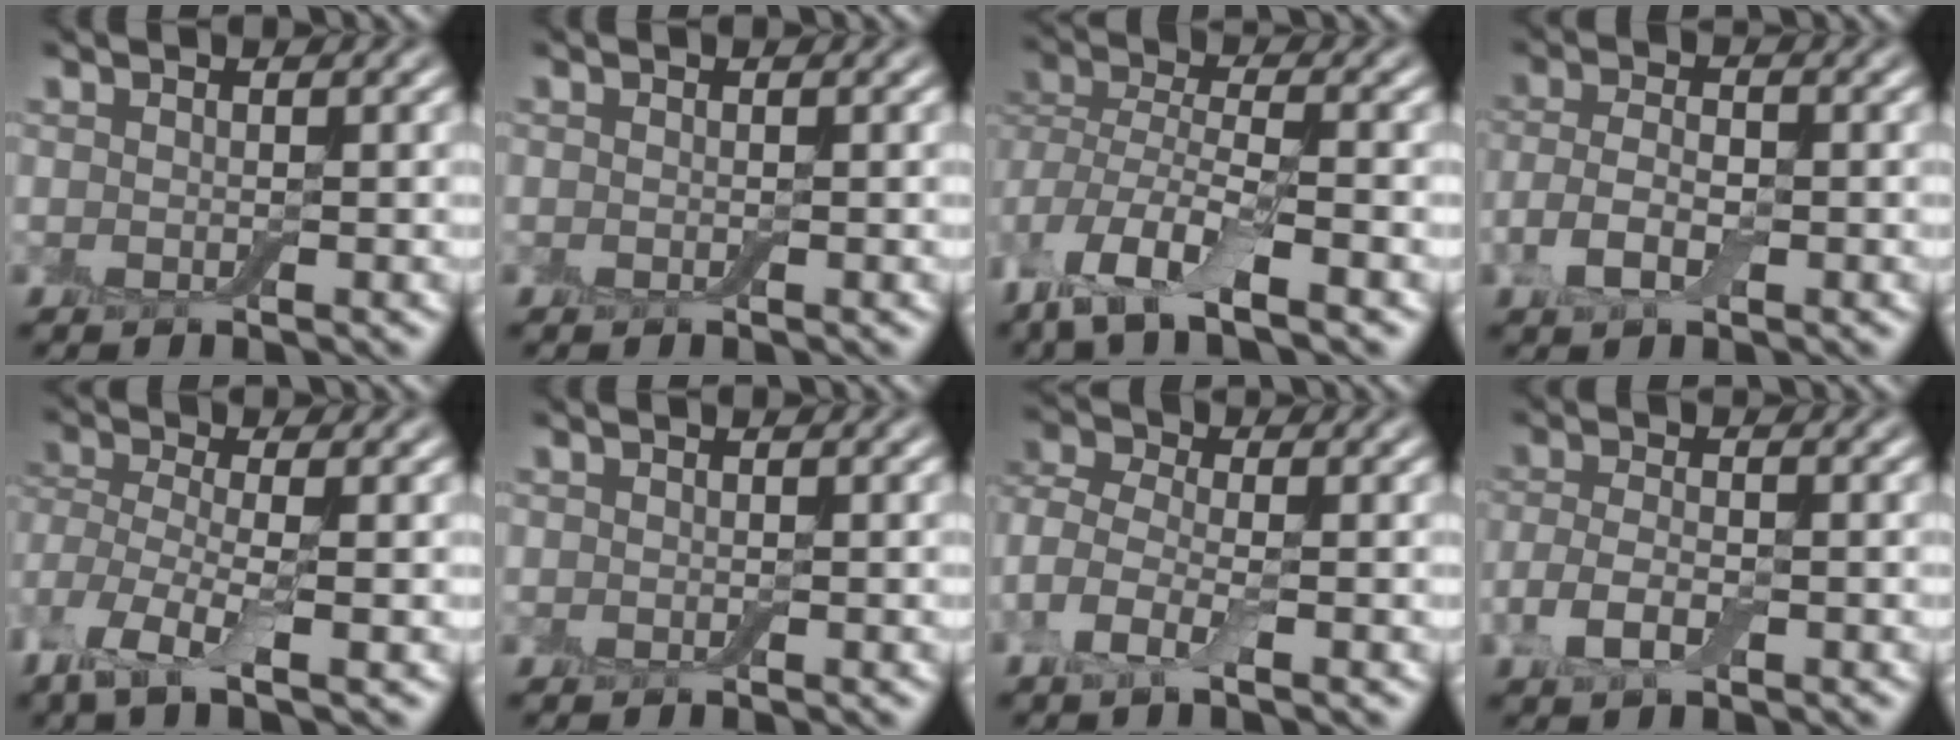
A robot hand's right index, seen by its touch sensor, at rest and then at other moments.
{"total": 0.0}
{"total": 10.2, "force": [-5.2, 3.9, 7.8], "torque": [-0.170, -0.008, -0.104]}
{"total": 3.1, "force": [-1.1, 1.6, 2.4], "torque": [-0.054, 0.004, -0.030]}
{"total": 7.0, "force": [-2.5, 3.3, 5.6], "torque": [-0.128, -0.004, -0.056]}
{"total": 0.0}
{"total": 3.9, "force": [-1.2, 2.1, 3.1], "torque": [-0.070, 0.009, -0.039]}
{"total": 2.7, "force": [-1.1, 1.3, 2.1], "torque": [-0.050, 0.001, -0.027]}